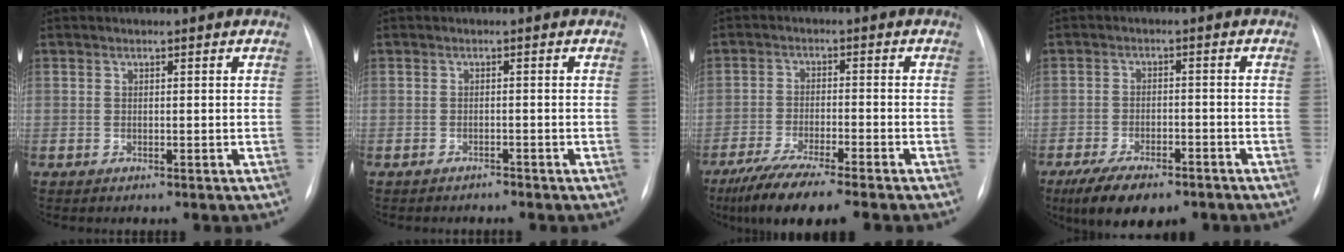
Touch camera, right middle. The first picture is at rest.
{"total": 0.9, "force": [-0.8, 0.2, -0.1], "torque": [-0.004, -0.001, -0.017]}
{"total": 10.2, "force": [-7.9, 0.1, 6.4], "torque": [-0.111, -0.033, -0.131]}
{"total": 10.2, "force": [-7.4, 3.6, 6.0], "torque": [-0.101, -0.015, -0.112]}